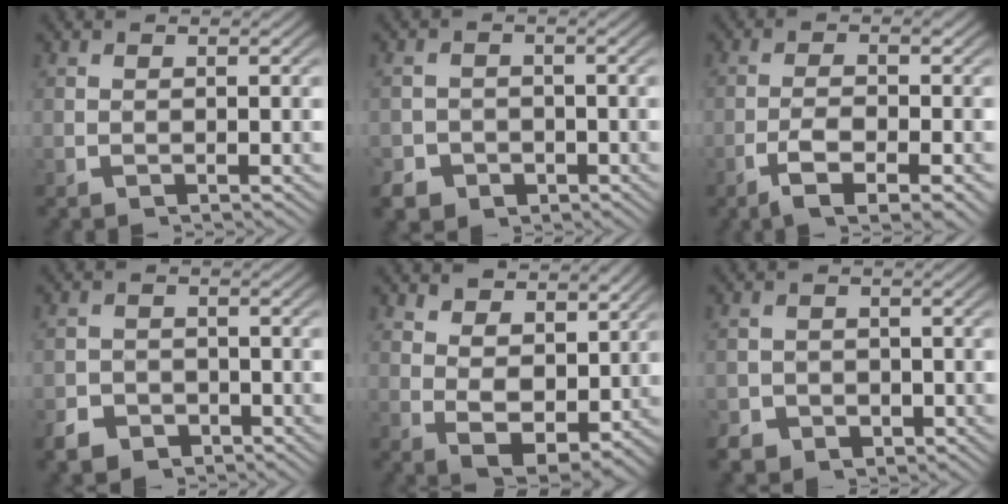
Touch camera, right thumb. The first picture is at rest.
{"total": 5.0, "force": [-3.3, 3.5, 1.3], "torque": [-0.015, -0.027, -0.048]}
{"total": 5.1, "force": [-2.2, 2.2, 4.0], "torque": [-0.083, -0.017, -0.033]}
{"total": 4.5, "force": [-3.2, 3.0, 1.1], "torque": [-0.011, -0.023, -0.050]}
{"total": 5.9, "force": [1.5, 4.1, 4.1], "torque": [-0.073, -0.024, 0.035]}
{"total": 4.4, "force": [-2.7, 3.2, 1.3], "torque": [-0.015, -0.024, -0.038]}